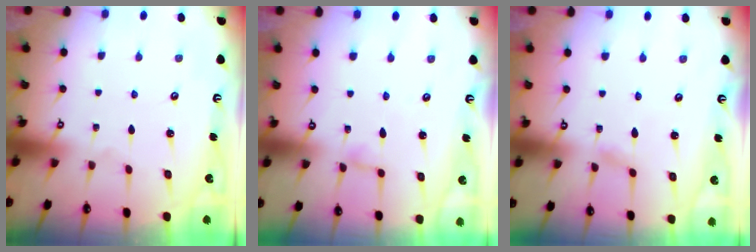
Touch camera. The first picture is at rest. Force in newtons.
{"total": 2.9, "press": 2.9, "slide": 0.2}
{"total": 2.9, "press": 2.8, "slide": 0.3}